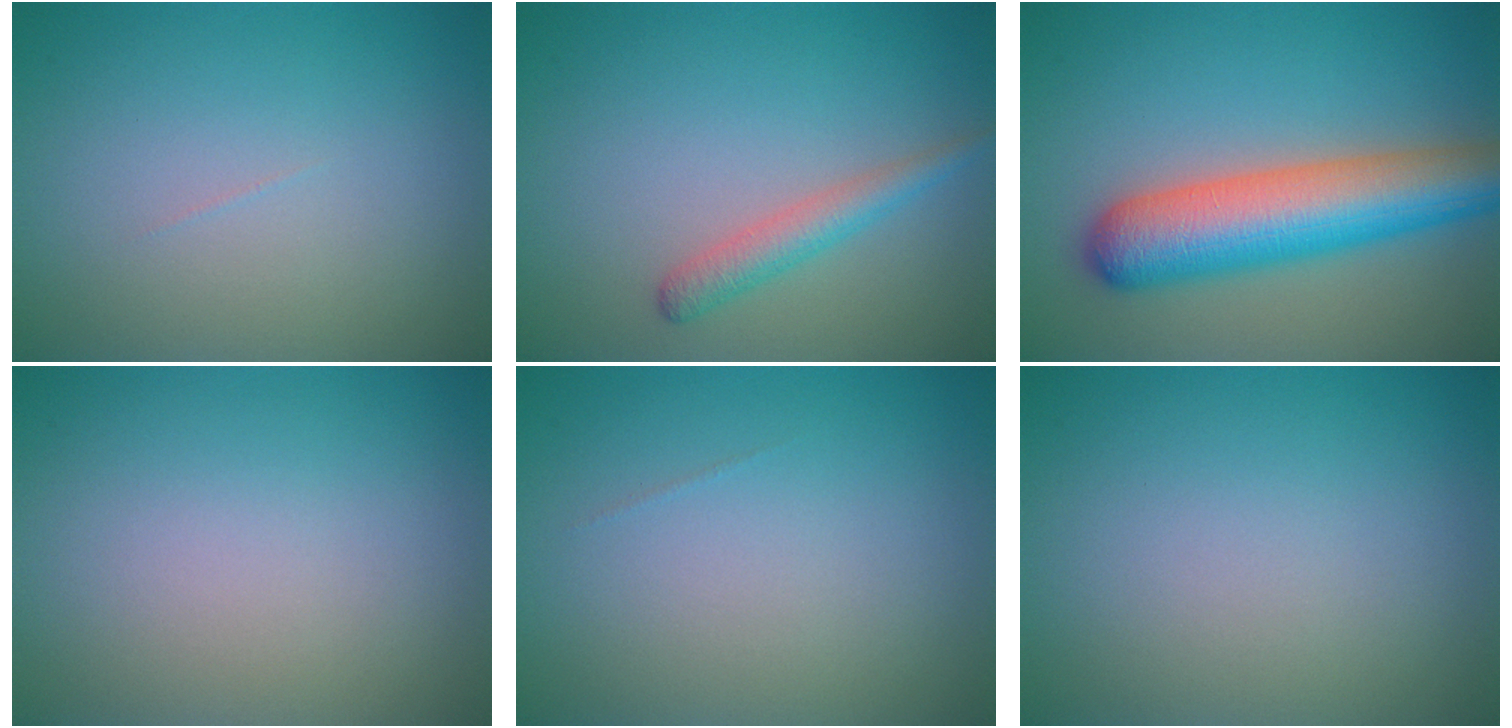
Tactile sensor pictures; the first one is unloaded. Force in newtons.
{"total": 2.3, "press": 2.3, "slide": 0.0}
{"total": 8.9, "press": 8.9, "slide": 0.4}
{"total": 0.0}
{"total": 0.0}
{"total": 0.0}